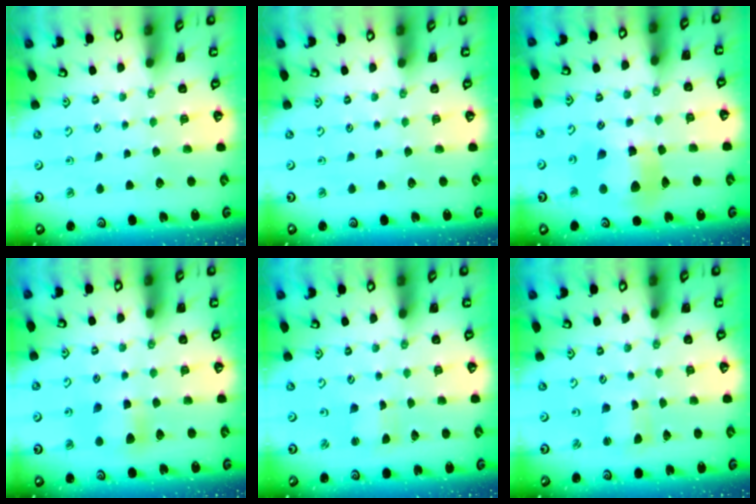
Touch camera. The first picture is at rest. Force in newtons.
{"total": 0.0}
{"total": 11.2, "press": 11.0, "slide": 1.7}
{"total": 6.4, "press": 6.3, "slide": 0.7}
{"total": 2.2, "press": 2.2, "slide": 0.2}
{"total": 1.1, "press": 1.0, "slide": 0.2}